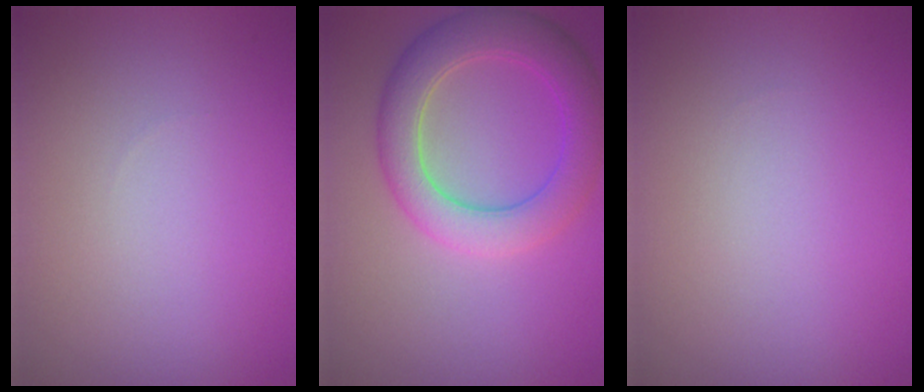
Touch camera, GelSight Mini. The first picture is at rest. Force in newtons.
{"total": 5.7, "press": 5.7, "slide": 0.2}
{"total": 0.0}